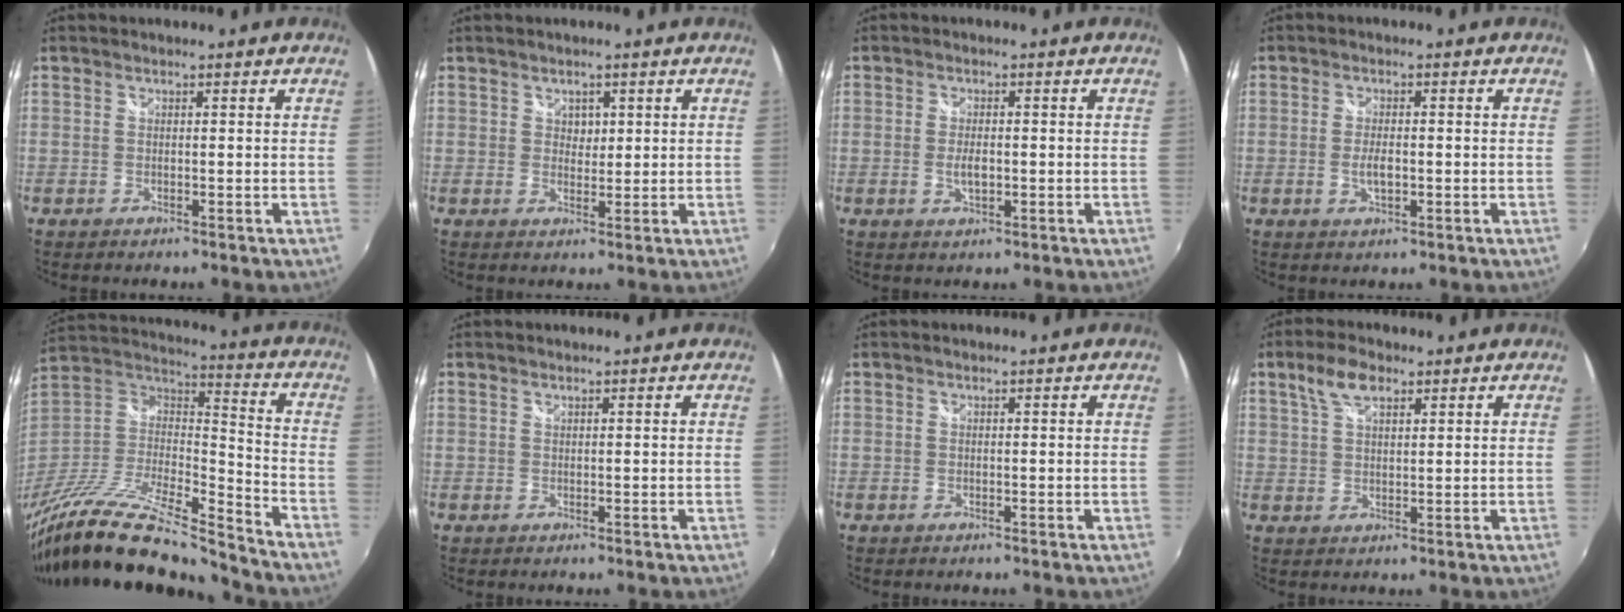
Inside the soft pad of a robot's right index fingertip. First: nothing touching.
{"total": 2.1, "force": [0.9, 1.8, 0.7], "torque": [-0.005, 0.003, 0.016]}
{"total": 2.9, "force": [-0.5, 1.4, 2.5], "torque": [-0.048, -0.005, -0.007]}
{"total": 3.0, "force": [-0.6, 1.3, 2.6], "torque": [-0.052, -0.005, -0.010]}
{"total": 25.6, "force": [-21.0, 4.2, 14.1], "torque": [-0.264, -0.041, -0.361]}
{"total": 0.0}
{"total": 0.0}
{"total": 5.5, "force": [3.1, 2.6, 3.8], "torque": [-0.071, 0.012, 0.060]}